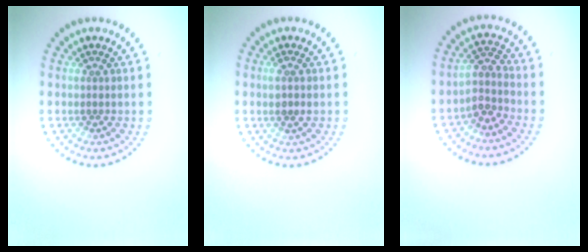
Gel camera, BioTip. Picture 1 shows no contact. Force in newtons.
{"total": 1.2, "press": 1.1, "slide": 0.4}
{"total": 2.4, "press": 1.8, "slide": 1.5}